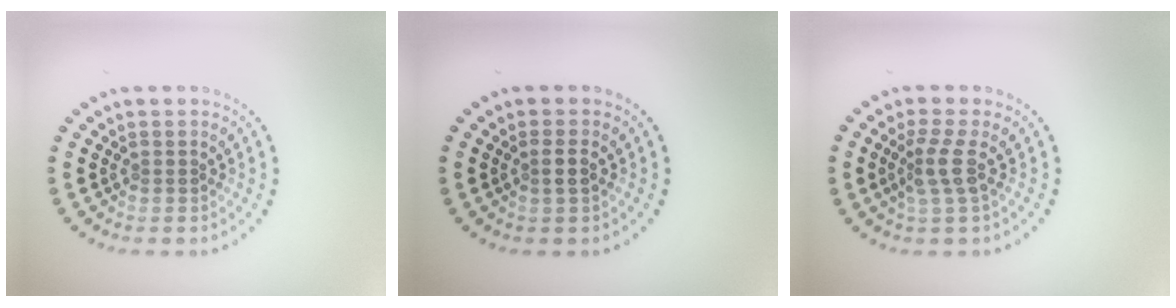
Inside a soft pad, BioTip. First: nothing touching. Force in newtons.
{"total": 1.2, "press": 1.0, "slide": 0.7}
{"total": 2.3, "press": 1.6, "slide": 1.7}